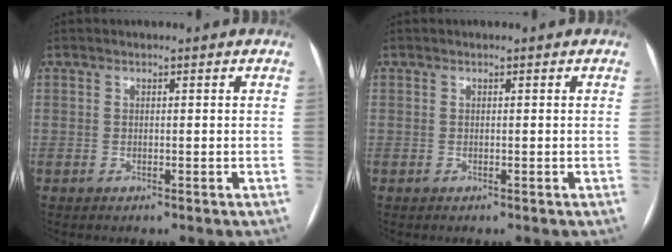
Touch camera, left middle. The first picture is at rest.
{"total": 0.0}